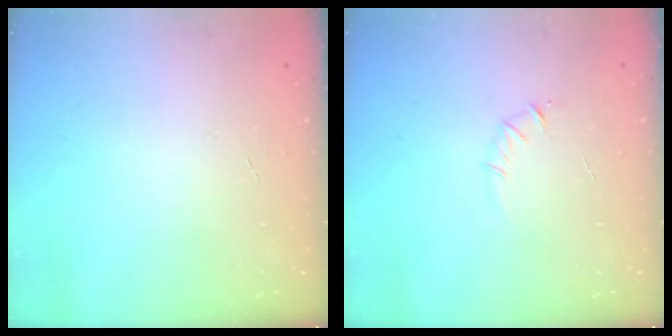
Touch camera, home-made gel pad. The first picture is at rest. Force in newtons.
{"total": 4.0, "press": 3.8, "slide": 1.2}